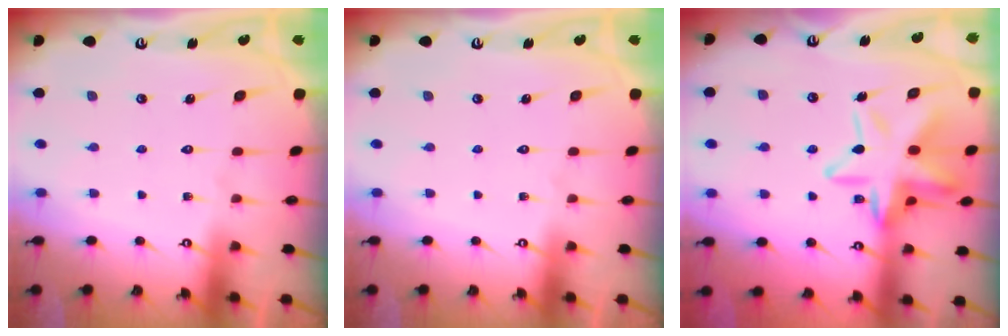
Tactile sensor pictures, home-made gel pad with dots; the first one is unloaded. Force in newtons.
{"total": 0.0}
{"total": 16.9, "press": 16.8, "slide": 1.5}